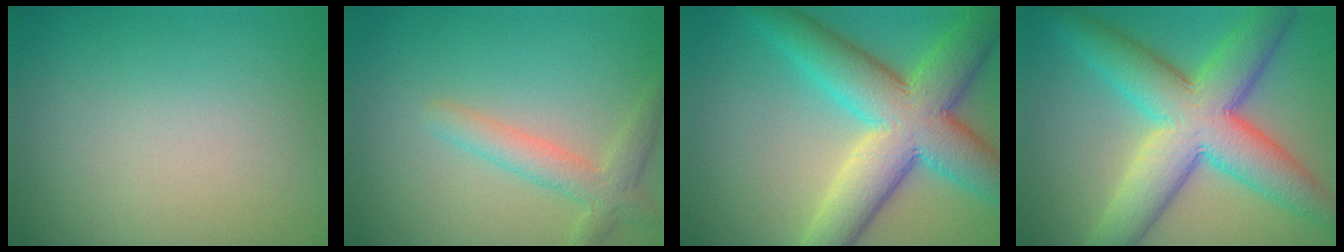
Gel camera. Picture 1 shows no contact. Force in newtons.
{"total": 2.8, "press": 2.8, "slide": 0.3}
{"total": 10.6, "press": 10.6, "slide": 0.4}
{"total": 10.0, "press": 10.0, "slide": 0.3}